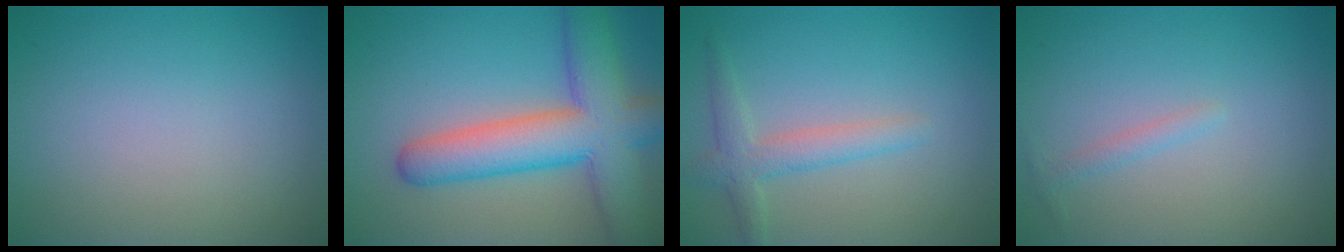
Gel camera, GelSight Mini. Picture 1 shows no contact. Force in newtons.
{"total": 9.1, "press": 9.1, "slide": 0.4}
{"total": 2.8, "press": 2.8, "slide": 0.1}
{"total": 0.9, "press": 0.9, "slide": 0.0}